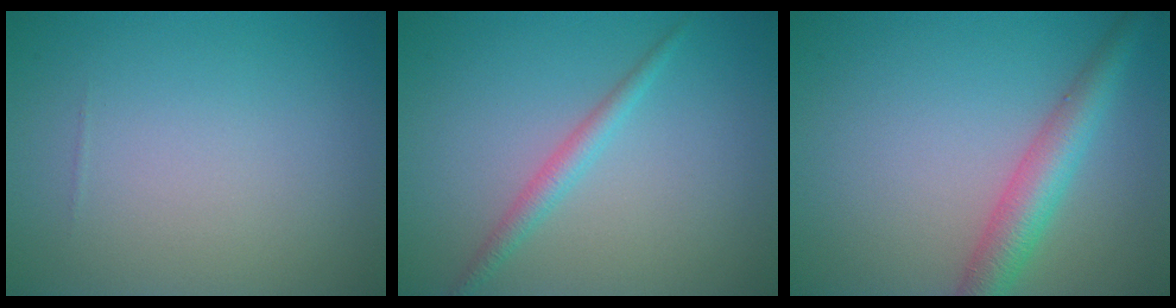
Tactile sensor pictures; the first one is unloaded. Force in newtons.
{"total": 1.8, "press": 1.8, "slide": 0.1}
{"total": 4.2, "press": 4.2, "slide": 0.1}